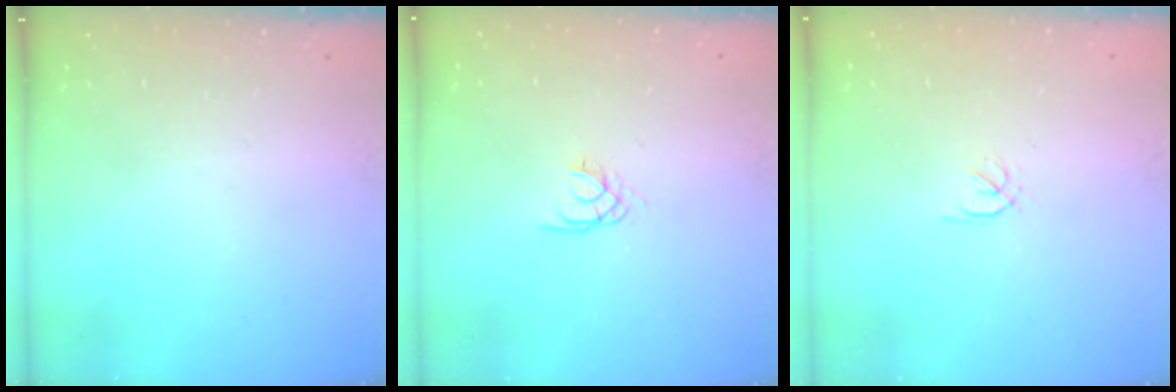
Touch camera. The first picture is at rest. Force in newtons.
{"total": 2.0, "press": 2.0, "slide": 0.3}
{"total": 0.5, "press": 0.4, "slide": 0.4}